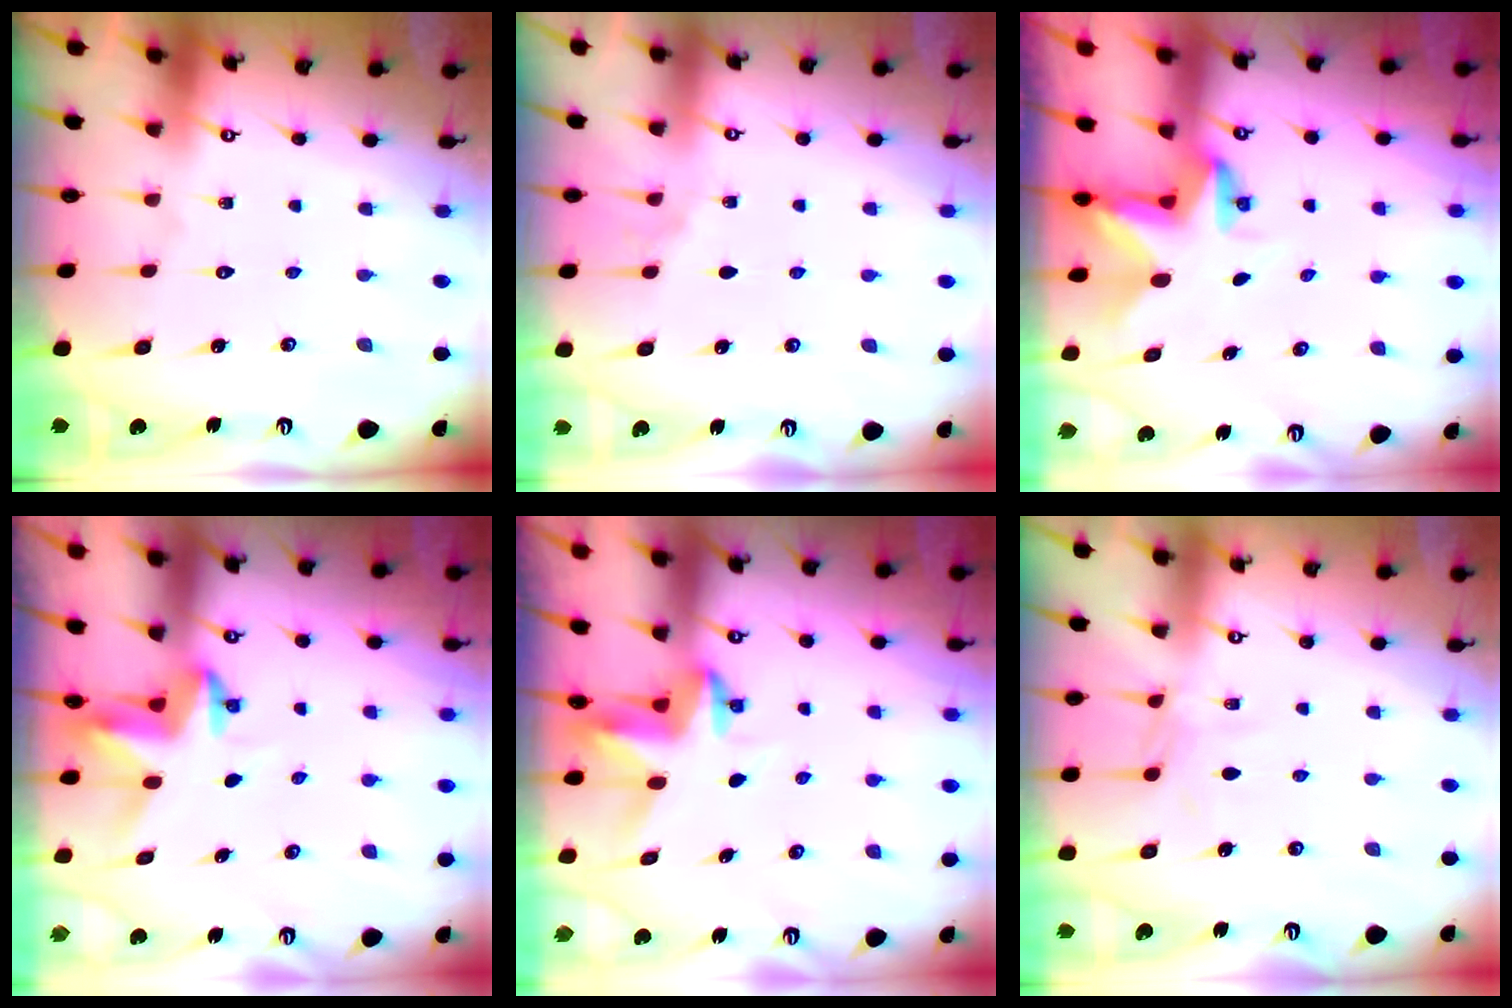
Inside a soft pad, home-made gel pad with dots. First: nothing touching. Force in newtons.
{"total": 2.5, "press": 2.0, "slide": 1.6}
{"total": 3.0, "press": 3.0, "slide": 0.2}
{"total": 3.7, "press": 3.7, "slide": 0.3}
{"total": 3.9, "press": 3.8, "slide": 0.4}
{"total": 5.3, "press": 5.2, "slide": 0.5}